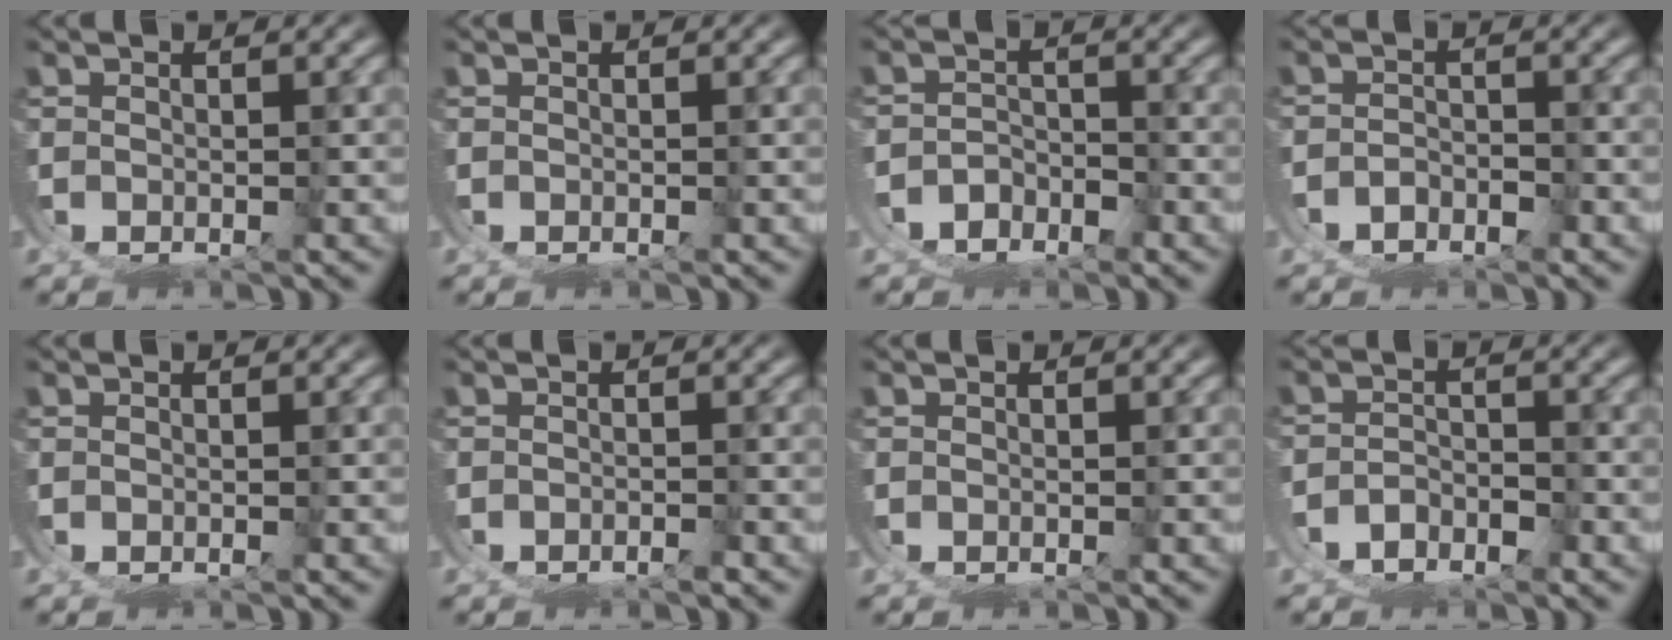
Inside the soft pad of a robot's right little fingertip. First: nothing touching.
{"total": 0.0}
{"total": 4.7, "force": [-1.8, 4.4, 0.0], "torque": [-0.022, -0.016, -0.037]}
{"total": 3.4, "force": [-1.5, 3.0, 0.2], "torque": [-0.019, -0.015, -0.026]}
{"total": 0.0}
{"total": 1.3, "force": [-1.2, 0.3, 0.1], "torque": [0.000, -0.003, -0.019]}
{"total": 0.0}
{"total": 4.5, "force": [-1.9, 4.1, 0.4], "torque": [-0.029, -0.016, -0.035]}